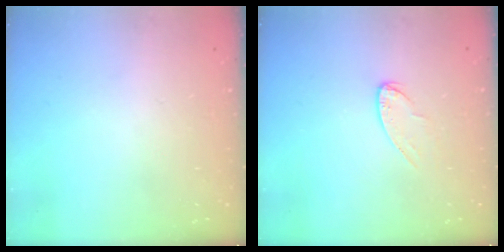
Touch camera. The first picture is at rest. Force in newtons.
{"total": 7.1, "press": 7.0, "slide": 0.6}